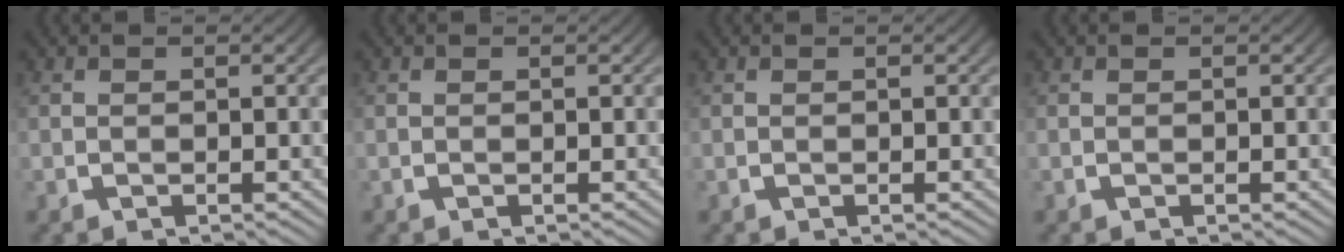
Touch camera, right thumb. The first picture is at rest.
{"total": 0.0}
{"total": 0.0}
{"total": 0.0}